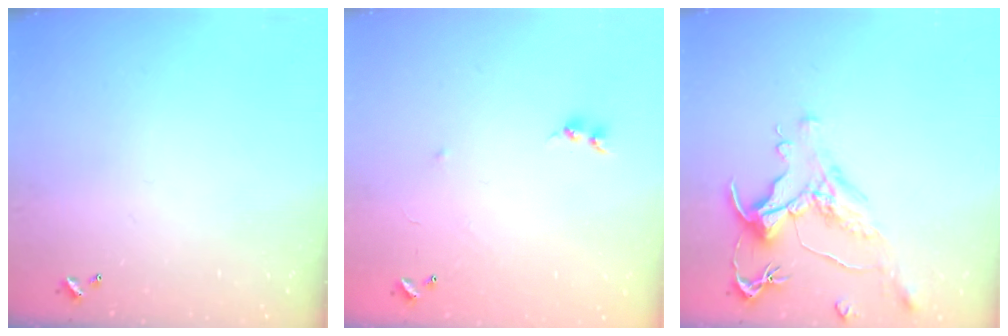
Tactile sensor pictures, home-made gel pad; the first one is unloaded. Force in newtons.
{"total": 7.7, "press": 7.7, "slide": 0.5}
{"total": 1.6, "press": 1.0, "slide": 1.3}